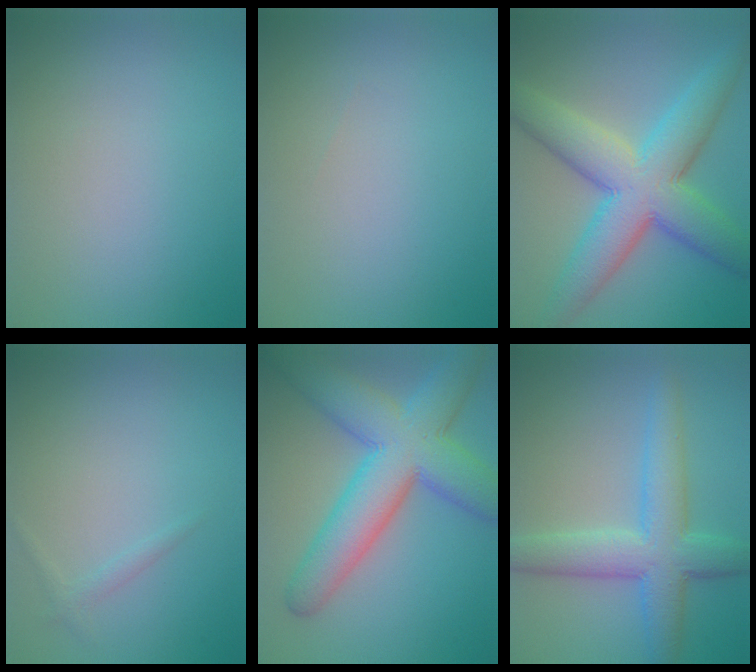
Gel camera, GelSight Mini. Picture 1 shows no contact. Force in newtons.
{"total": 0.0}
{"total": 10.0, "press": 10.0, "slide": 0.3}
{"total": 0.9, "press": 0.9, "slide": 0.0}
{"total": 10.5, "press": 10.5, "slide": 0.2}
{"total": 6.3, "press": 6.3, "slide": 0.1}